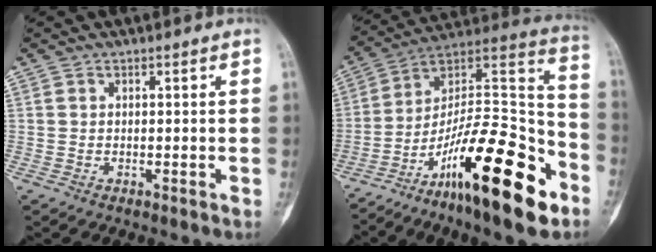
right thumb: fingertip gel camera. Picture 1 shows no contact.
{"total": 27.9, "force": [-14.8, 7.9, 22.4], "torque": [-0.340, 0.095, -0.235]}